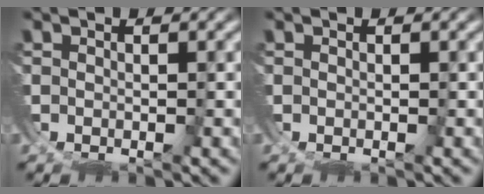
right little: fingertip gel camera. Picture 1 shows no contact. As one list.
[{"total": 0.0}]